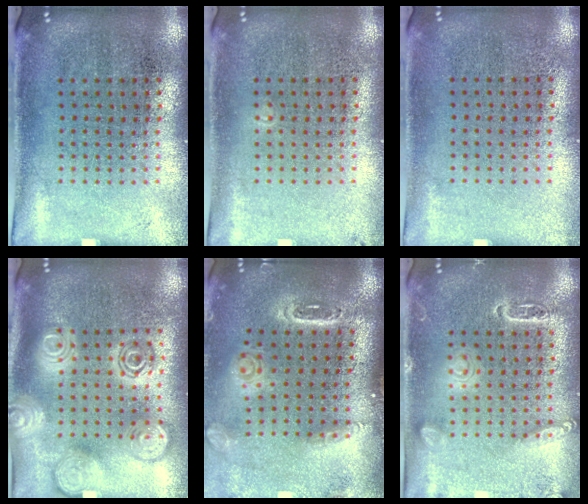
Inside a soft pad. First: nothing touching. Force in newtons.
{"total": 0.7, "press": 0.7, "slide": 0.2}
{"total": 0.0}
{"total": 2.6, "press": 2.6, "slide": 0.3}
{"total": 1.6, "press": 1.6, "slide": 0.5}
{"total": 2.7, "press": 2.7, "slide": 0.3}